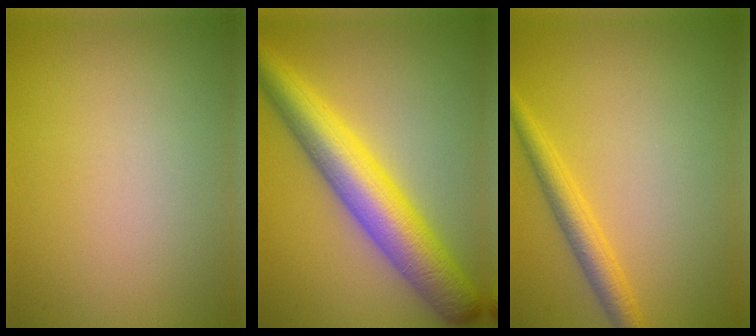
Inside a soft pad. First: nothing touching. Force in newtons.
{"total": 8.4, "press": 8.4, "slide": 0.2}
{"total": 2.8, "press": 2.7, "slide": 0.2}